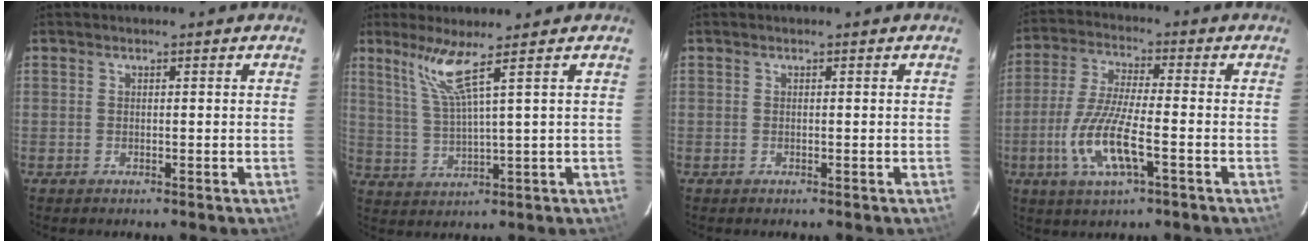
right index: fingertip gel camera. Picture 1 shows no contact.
{"total": 6.3, "force": [4.0, -1.3, 4.7], "torque": [-0.092, -0.002, 0.091]}
{"total": 0.0}
{"total": 11.7, "force": [-4.0, 2.6, 10.8], "torque": [-0.228, -0.012, -0.077]}